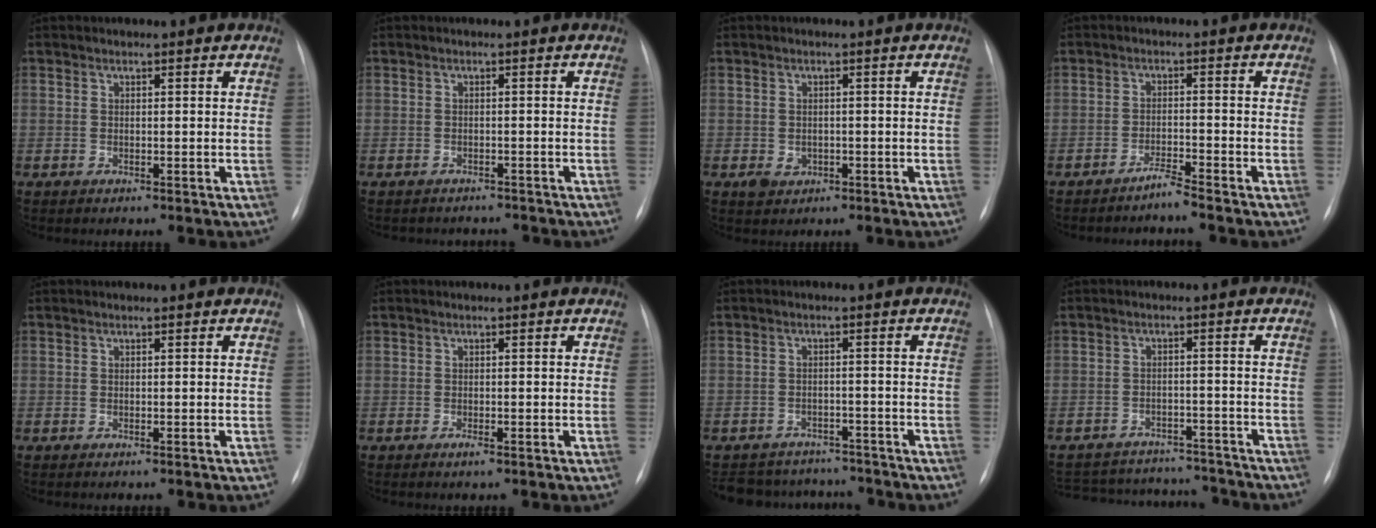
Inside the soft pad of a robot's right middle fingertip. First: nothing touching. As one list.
[{"total": 4.3, "force": [-4.0, 1.7, 0.2], "torque": [0.001, 0.003, -0.046]}, {"total": 2.3, "force": [-0.7, 1.9, 1.0], "torque": [-0.013, 0.001, 0.000]}, {"total": 2.4, "force": [-2.3, -0.6, 0.7], "torque": [-0.012, -0.007, -0.043]}, {"total": 0.0}, {"total": 0.7, "force": [-0.5, 0.0, 0.6], "torque": [-0.013, -0.002, -0.008]}, {"total": 11.7, "force": [-10.6, 4.5, 2.1], "torque": [-0.041, 0.017, -0.132]}, {"total": 16.5, "force": [-15.1, 5.5, 3.6], "torque": [-0.083, 0.015, -0.196]}]